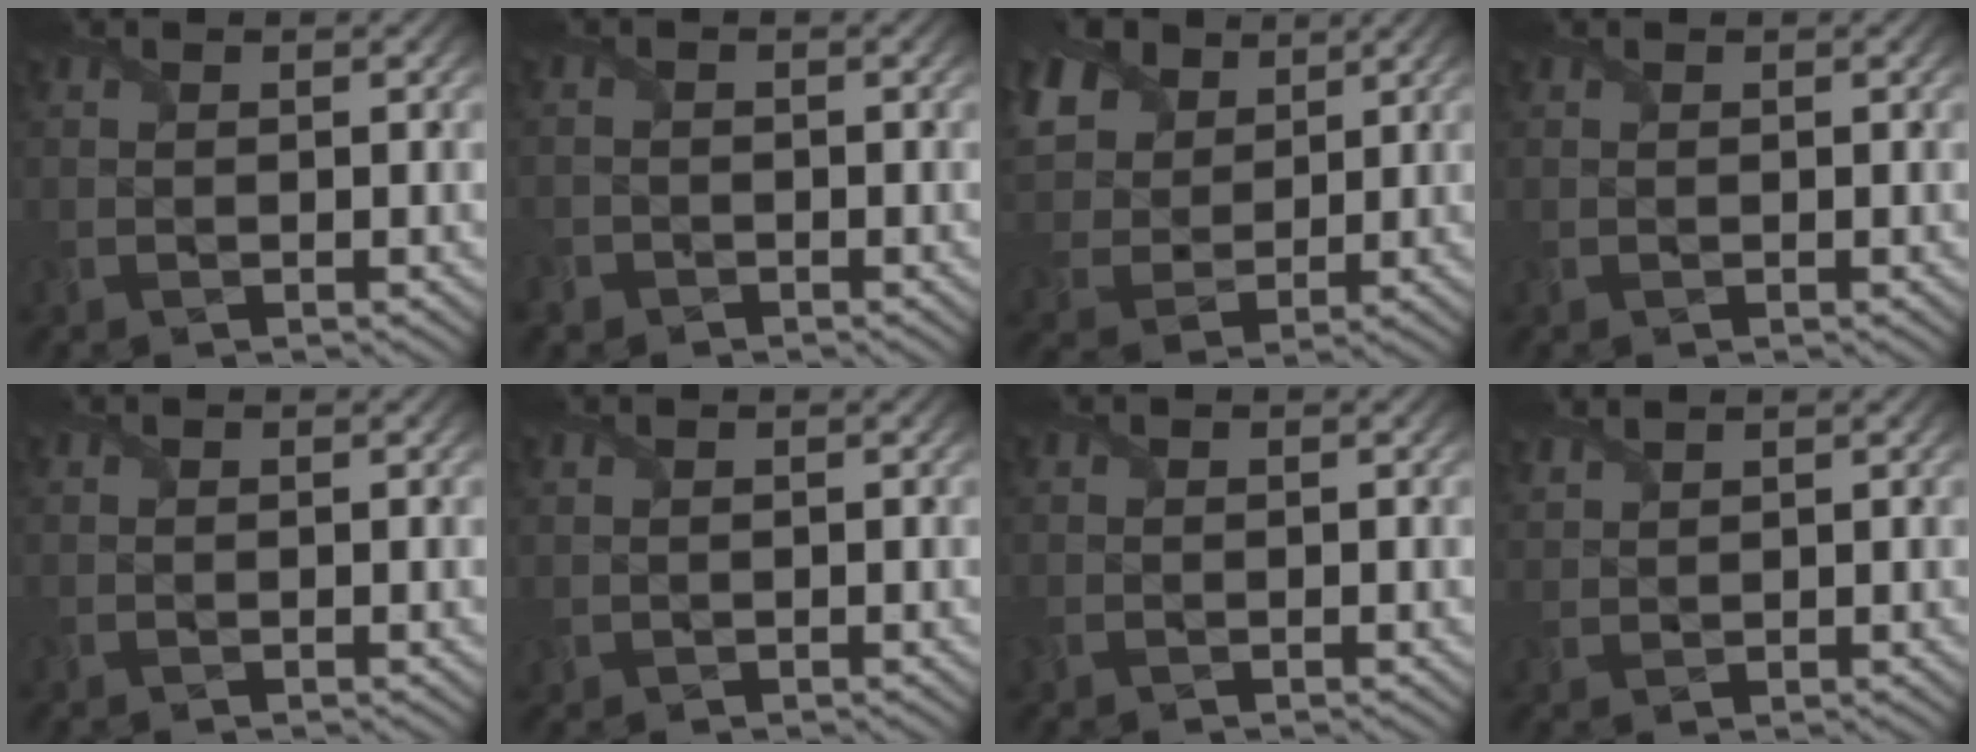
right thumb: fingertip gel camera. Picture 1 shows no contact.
{"total": 1.8, "force": [-1.3, 1.2, 0.1], "torque": [0.002, -0.004, -0.028]}
{"total": 10.9, "force": [5.6, 7.3, 5.8], "torque": [-0.169, 0.023, 0.102]}
{"total": 0.0}
{"total": 0.0}
{"total": 0.8, "force": [0.5, 0.5, 0.3], "torque": [-0.011, 0.001, 0.015]}
{"total": 0.8, "force": [-0.2, 0.6, 0.5], "torque": [-0.019, -0.002, -0.003]}
{"total": 2.1, "force": [2.0, 0.4, 0.6], "torque": [-0.019, 0.005, 0.045]}